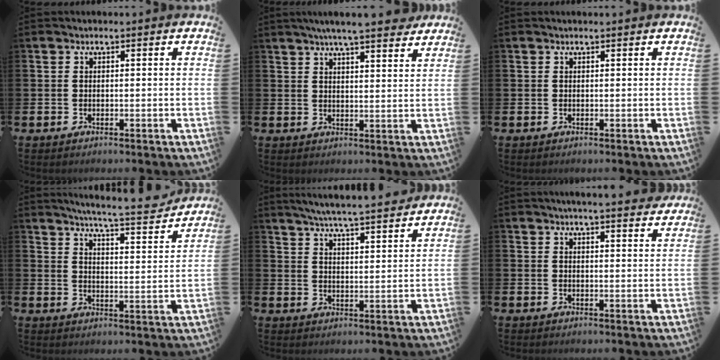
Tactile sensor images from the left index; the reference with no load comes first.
{"total": 6.2, "force": [5.8, 0.1, 2.2], "torque": [-0.048, -0.026, 0.100]}
{"total": 0.0}
{"total": 6.5, "force": [6.2, -0.1, 1.8], "torque": [-0.046, -0.049, 0.102]}
{"total": 6.2, "force": [6.0, -0.3, 1.5], "torque": [-0.044, -0.041, 0.103]}
{"total": 4.3, "force": [4.2, -0.4, 0.8], "torque": [-0.015, -0.023, 0.074]}